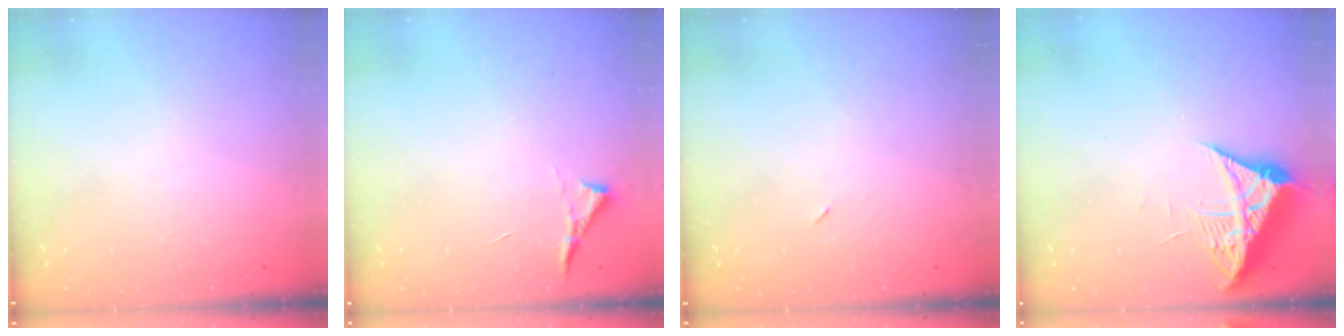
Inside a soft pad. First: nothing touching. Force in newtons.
{"total": 3.6, "press": 3.6, "slide": 0.5}
{"total": 2.3, "press": 2.0, "slide": 1.2}
{"total": 8.1, "press": 8.0, "slide": 0.8}